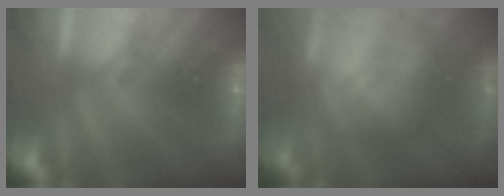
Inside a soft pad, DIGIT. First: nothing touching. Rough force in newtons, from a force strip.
{"total": 6.8}